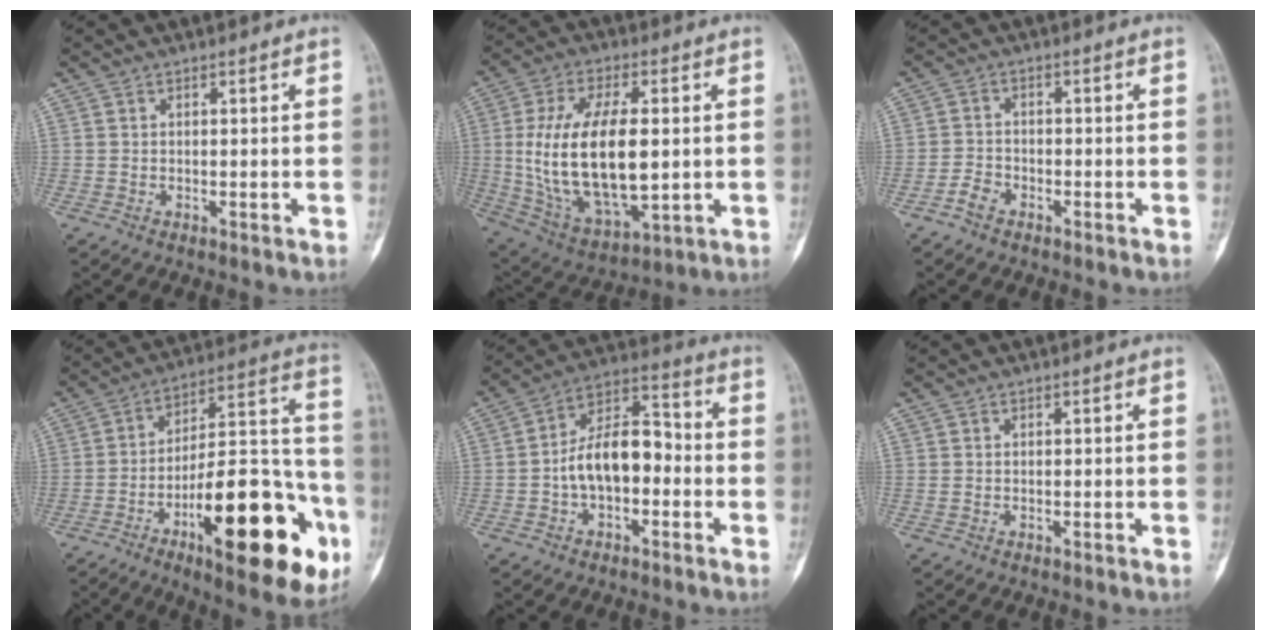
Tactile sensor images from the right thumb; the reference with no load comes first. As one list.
[{"total": 21.8, "force": [0.8, 10.8, 18.9], "torque": [-0.351, -0.010, 0.030]}, {"total": 2.8, "force": [-2.0, 1.6, 1.2], "torque": [-0.022, 0.011, -0.039]}, {"total": 28.7, "force": [-11.6, 10.1, 24.3], "torque": [-0.318, 0.062, -0.162]}, {"total": 12.4, "force": [-2.2, 7.3, 9.9], "torque": [-0.153, 0.050, -0.047]}, {"total": 0.0}]